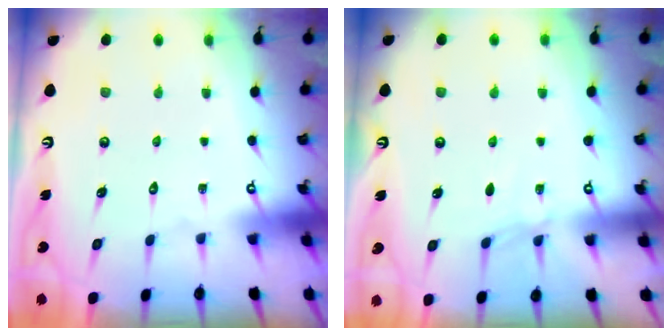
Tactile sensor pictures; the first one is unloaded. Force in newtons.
{"total": 4.3, "press": 4.2, "slide": 0.5}